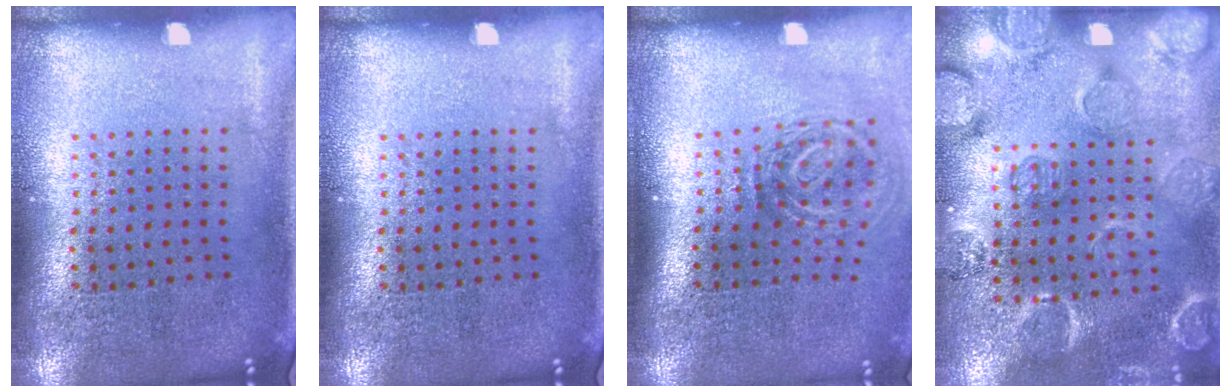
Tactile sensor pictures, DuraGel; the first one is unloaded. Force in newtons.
{"total": 0.0}
{"total": 1.9, "press": 1.2, "slide": 1.5}
{"total": 2.5, "press": 2.2, "slide": 1.3}